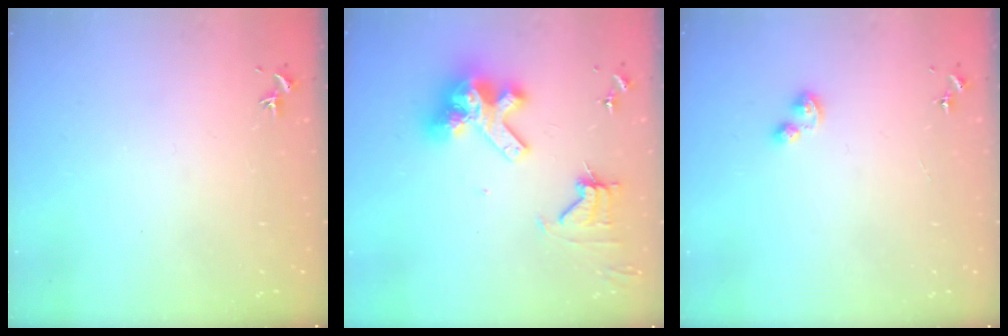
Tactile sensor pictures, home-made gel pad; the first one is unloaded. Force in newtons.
{"total": 15.4, "press": 15.3, "slide": 1.7}
{"total": 2.8, "press": 2.8, "slide": 0.5}